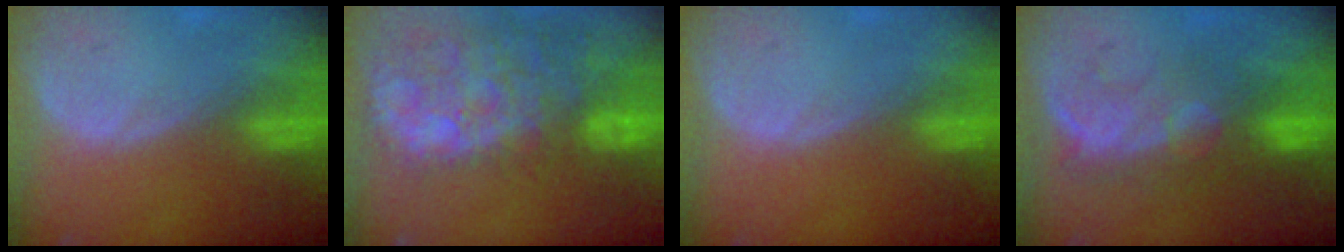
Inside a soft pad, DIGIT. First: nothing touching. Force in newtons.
{"total": 14.5, "press": 11.7, "slide": 8.6}
{"total": 0.0}
{"total": 8.6, "press": 8.1, "slide": 2.9}